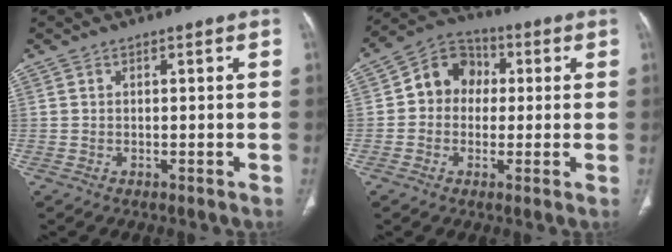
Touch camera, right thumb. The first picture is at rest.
{"total": 9.1, "force": [0.7, 7.9, 4.6], "torque": [-0.043, 0.022, -0.004]}